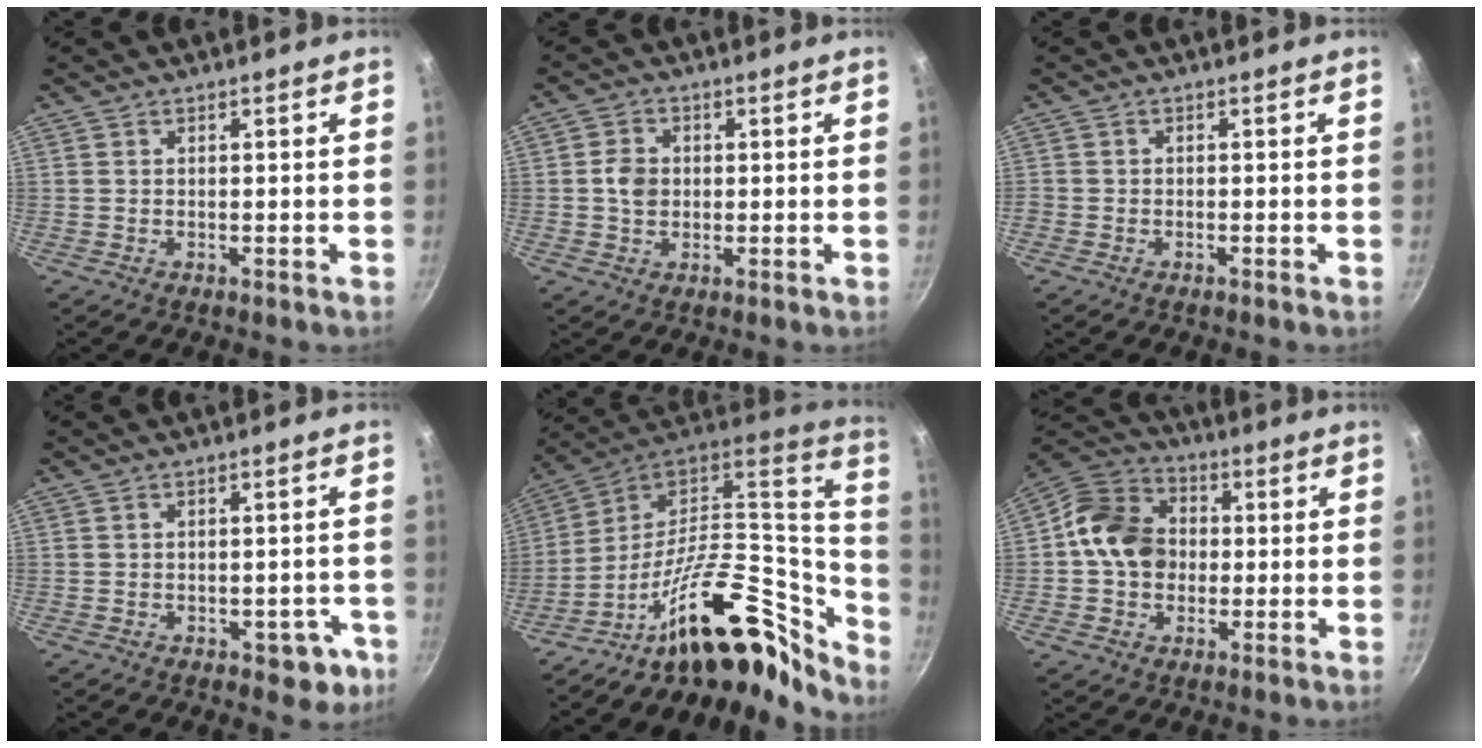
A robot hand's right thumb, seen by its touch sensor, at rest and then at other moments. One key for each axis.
{"total": 4.0, "fx": 0.2, "fy": 3.2, "fz": 2.4, "tx": -0.029, "ty": 0.006, "tz": -0.003}
{"total": 0.7, "fx": -0.6, "fy": 0.3, "fz": 0.2, "tx": -0.013, "ty": 0.004, "tz": -0.015}
{"total": 5.8, "fx": -2.5, "fy": 3.3, "fz": 4.0, "tx": -0.019, "ty": 0.023, "tz": -0.021}
{"total": 28.5, "fx": -14.7, "fy": 15.3, "fz": 19.1, "tx": -0.227, "ty": 0.099, "tz": -0.244}
{"total": 12.5, "fx": 0.1, "fy": 10.3, "fz": 7.1, "tx": -0.095, "ty": 0.023, "tz": -0.017}